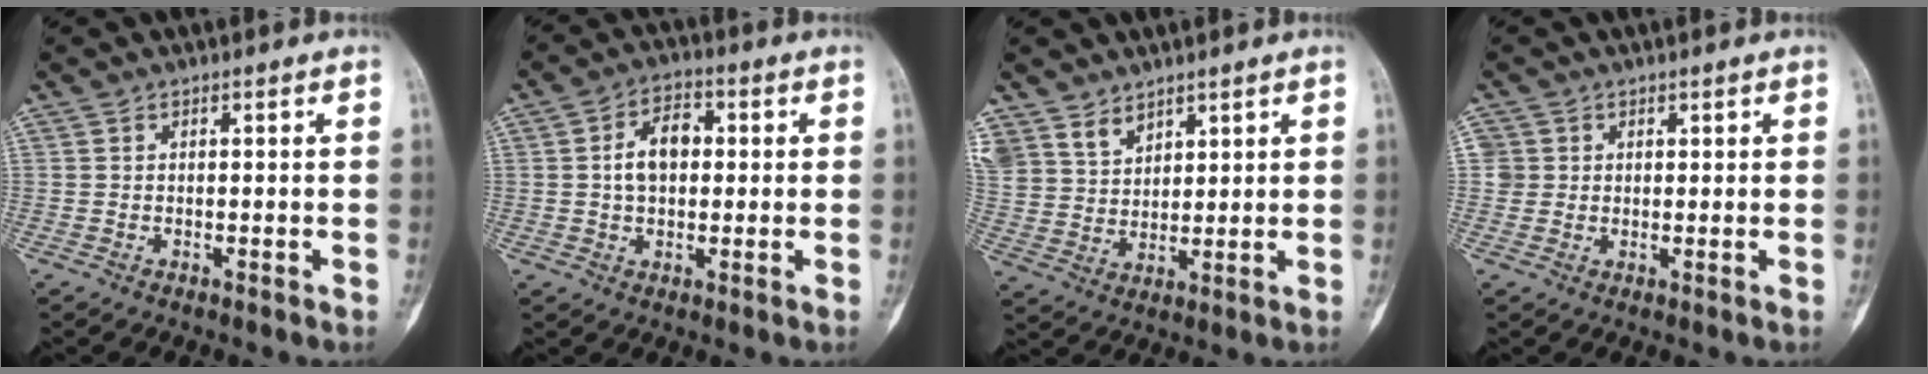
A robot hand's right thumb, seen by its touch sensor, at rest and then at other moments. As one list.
[{"total": 7.2, "force": [0.6, 4.9, 5.3], "torque": [-0.074, 0.020, 0.005]}, {"total": 7.7, "force": [5.6, 5.1, 1.5], "torque": [-0.003, -0.022, 0.119]}, {"total": 2.6, "force": [0.6, 2.5, 0.1], "torque": [0.025, 0.005, 0.007]}]